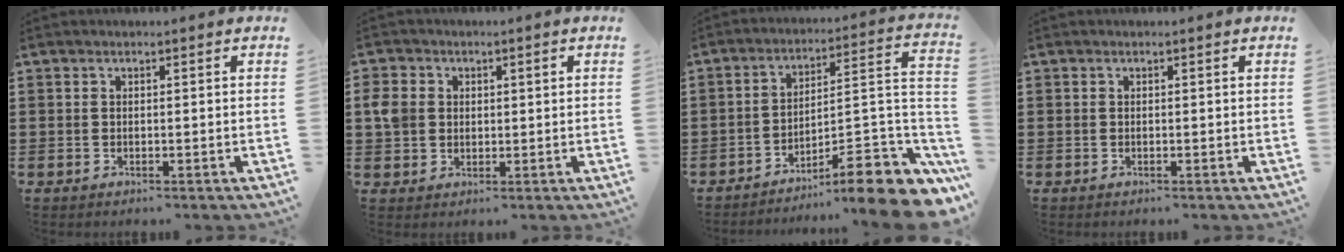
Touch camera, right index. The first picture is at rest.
{"total": 3.7, "force": [0.5, 3.2, 1.8], "torque": [-0.052, 0.012, 0.006]}
{"total": 10.2, "force": [-7.5, 1.7, 6.7], "torque": [-0.080, 0.003, -0.143]}
{"total": 0.0}